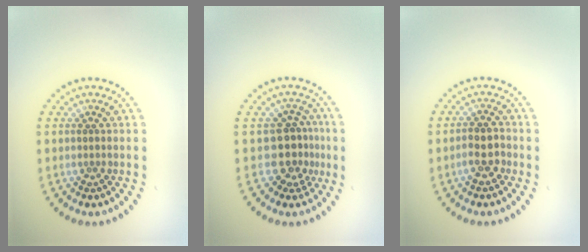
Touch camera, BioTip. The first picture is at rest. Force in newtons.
{"total": 3.2, "press": 2.4, "slide": 2.0}
{"total": 2.4, "press": 2.3, "slide": 0.8}